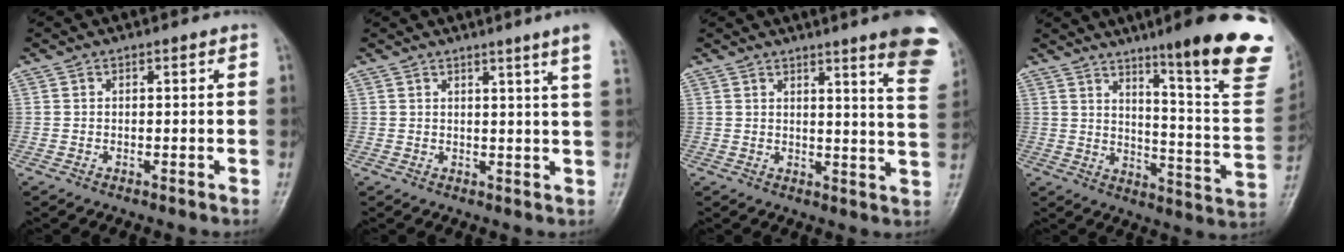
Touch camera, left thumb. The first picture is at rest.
{"total": 6.6, "force": [4.4, -1.1, 4.8], "torque": [-0.064, -0.018, 0.046]}
{"total": 13.0, "force": [8.7, 1.2, 9.6], "torque": [-0.096, -0.045, 0.089]}
{"total": 22.8, "force": [14.3, 2.6, 17.7], "torque": [-0.207, -0.081, 0.196]}